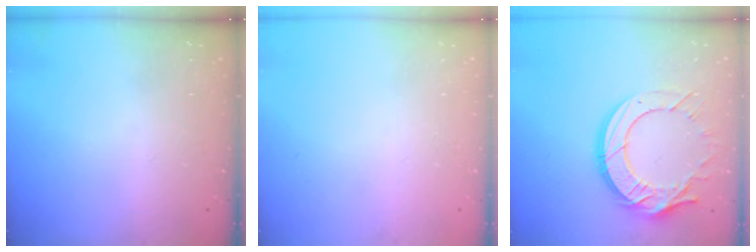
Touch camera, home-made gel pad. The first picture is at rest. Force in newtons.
{"total": 0.0}
{"total": 17.4, "press": 17.3, "slide": 1.7}